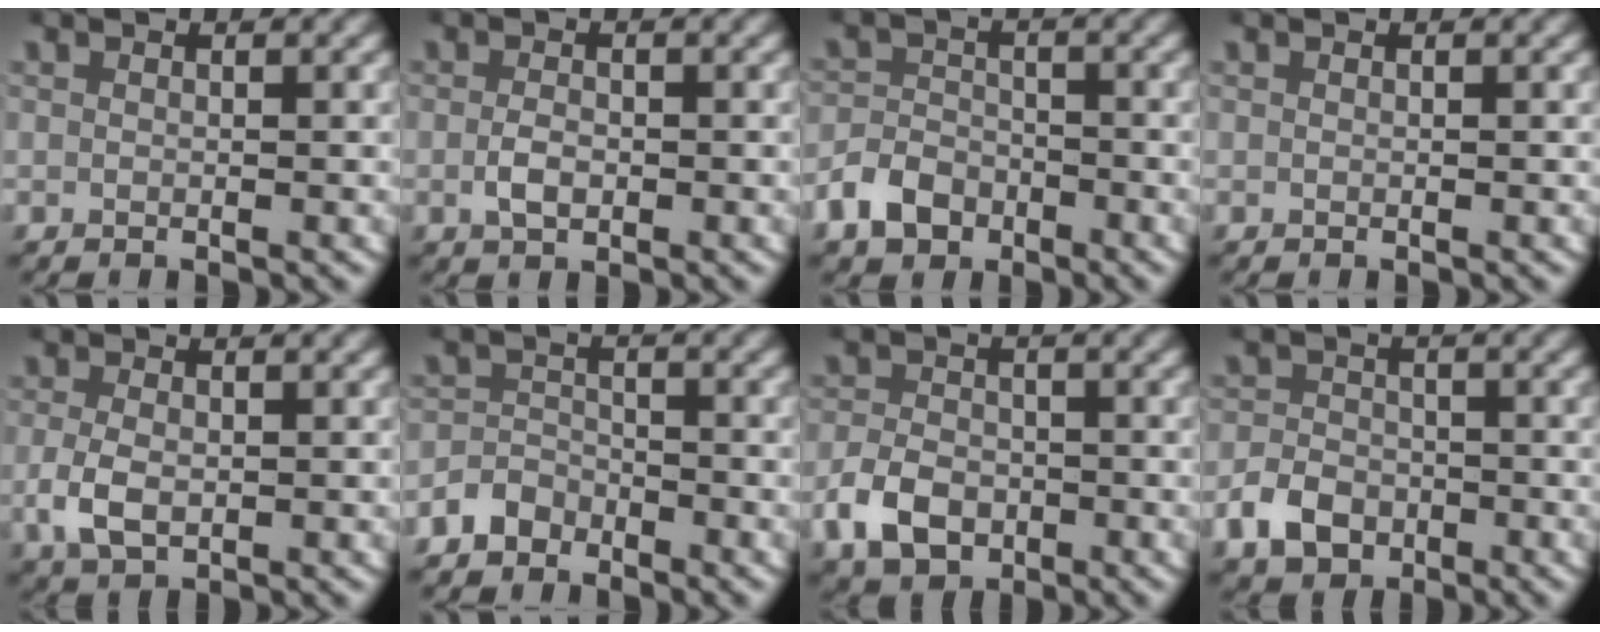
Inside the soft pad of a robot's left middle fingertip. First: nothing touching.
{"total": 1.8, "force": [-0.5, 1.1, 1.3], "torque": [-0.031, -0.006, -0.005]}
{"total": 4.2, "force": [-2.6, 3.0, 1.2], "torque": [-0.023, -0.003, -0.051]}
{"total": 0.0}
{"total": 3.4, "force": [-0.7, 2.2, 2.5], "torque": [-0.063, -0.010, -0.004]}
{"total": 3.6, "force": [-2.7, 2.4, 0.4], "torque": [-0.014, -0.004, -0.052]}
{"total": 4.6, "force": [-2.0, 3.4, 2.4], "torque": [-0.041, -0.007, -0.036]}
{"total": 4.0, "force": [-2.1, 3.1, 1.5], "torque": [-0.021, -0.005, -0.041]}